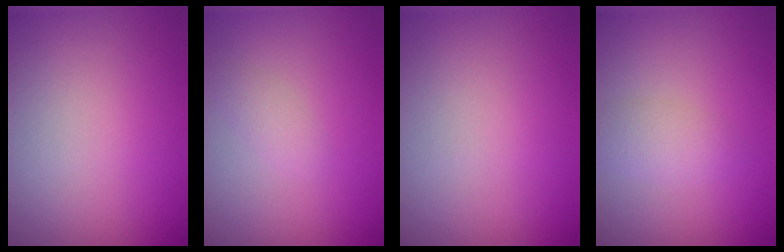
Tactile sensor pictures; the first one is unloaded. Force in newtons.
{"total": 1.0, "press": 1.0, "slide": 0.1}
{"total": 0.0}
{"total": 1.8, "press": 1.8, "slide": 0.1}